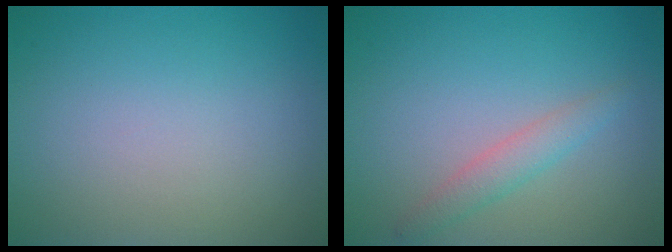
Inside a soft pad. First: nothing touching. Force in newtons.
{"total": 2.7, "press": 2.7, "slide": 0.2}